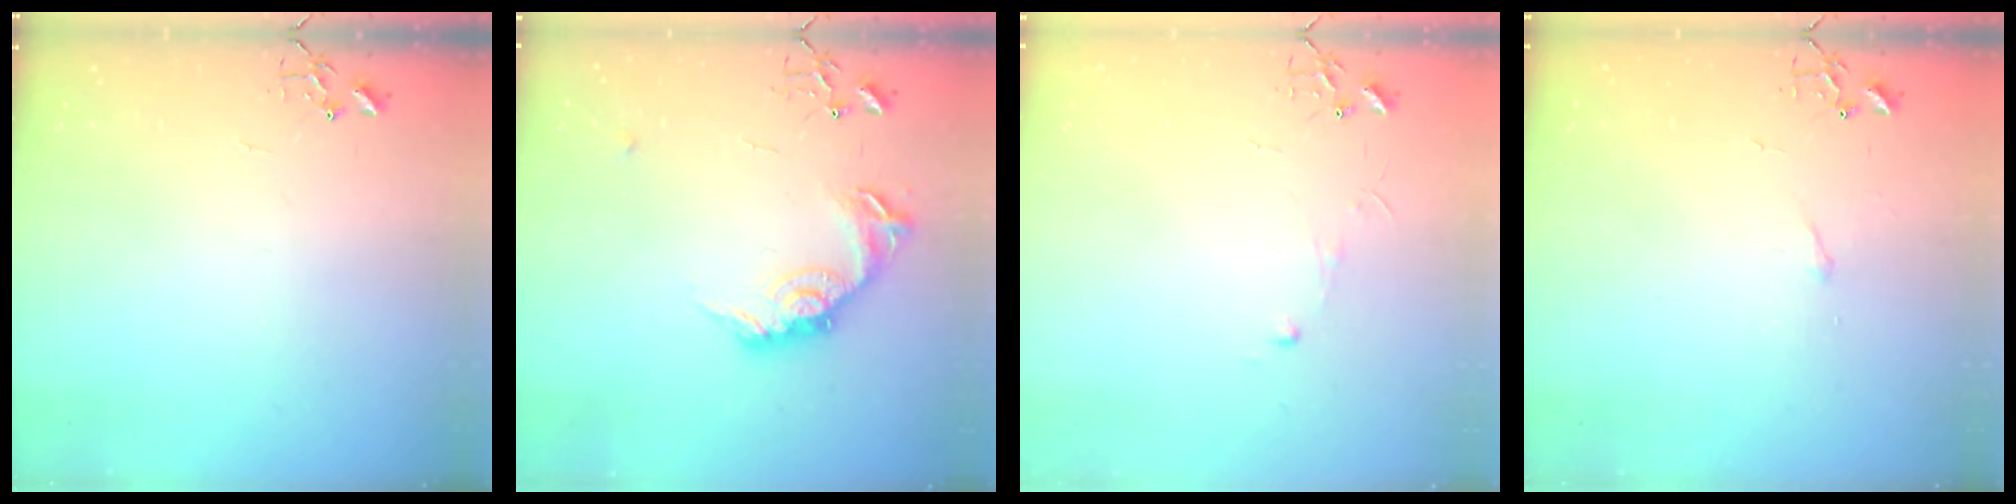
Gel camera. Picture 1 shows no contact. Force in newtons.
{"total": 15.0, "press": 15.0, "slide": 0.7}
{"total": 3.9, "press": 3.8, "slide": 0.4}
{"total": 2.9, "press": 2.9, "slide": 0.5}